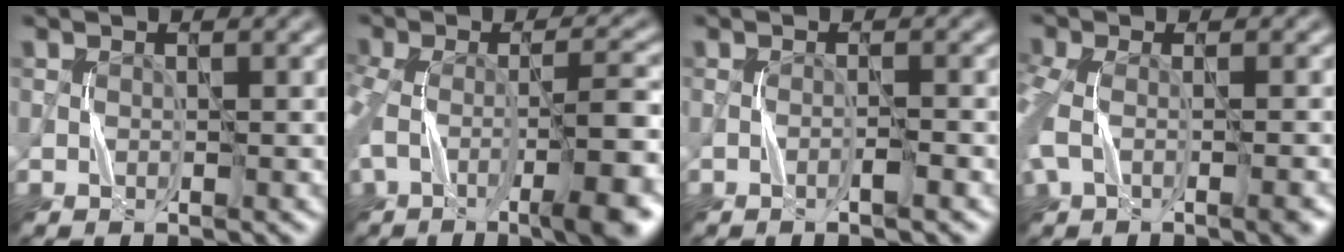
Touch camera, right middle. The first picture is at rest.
{"total": 10.0, "force": [-3.9, 3.1, 8.8], "torque": [-0.153, -0.007, -0.064]}
{"total": 1.2, "force": [-0.7, 0.1, 1.0], "torque": [-0.014, 0.009, -0.017]}
{"total": 5.7, "force": [-2.0, 2.6, 4.7], "torque": [-0.103, -0.013, -0.037]}